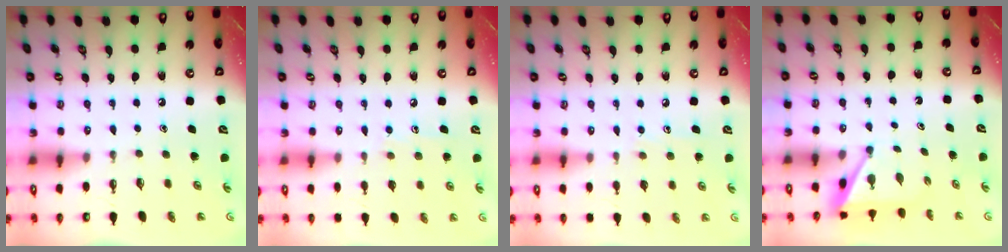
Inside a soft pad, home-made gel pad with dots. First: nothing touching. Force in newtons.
{"total": 6.4, "press": 6.4, "slide": 0.6}
{"total": 5.7, "press": 5.7, "slide": 0.5}
{"total": 4.8, "press": 4.8, "slide": 0.3}